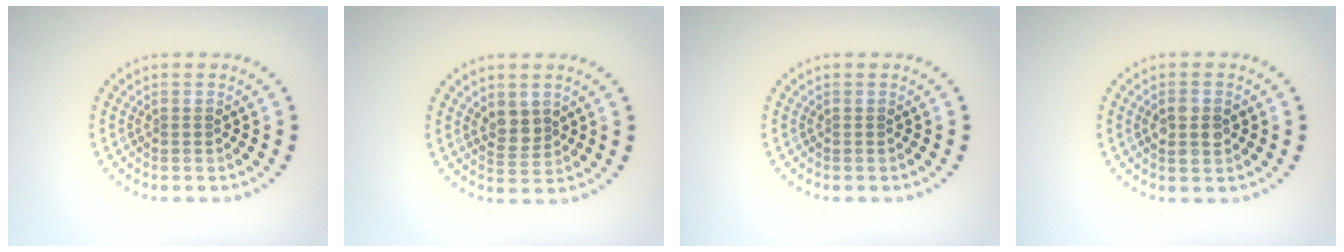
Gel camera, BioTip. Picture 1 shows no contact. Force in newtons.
{"total": 2.2, "press": 2.0, "slide": 0.9}
{"total": 0.0}
{"total": 2.4, "press": 2.4, "slide": 0.2}